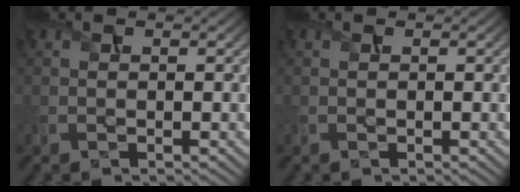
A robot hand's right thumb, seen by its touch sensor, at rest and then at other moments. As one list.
[{"total": 0.0}]